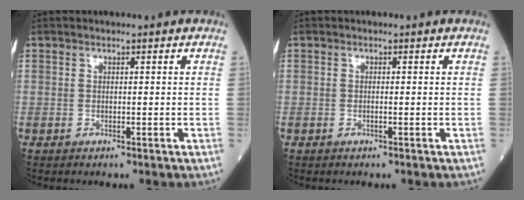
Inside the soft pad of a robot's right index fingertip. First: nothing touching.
{"total": 0.6, "force": [-0.2, 0.0, 0.5], "torque": [-0.012, 0.000, -0.004]}